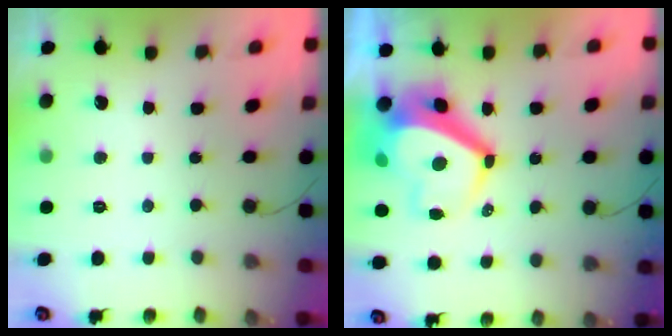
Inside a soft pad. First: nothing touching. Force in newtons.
{"total": 10.9, "press": 10.8, "slide": 1.5}